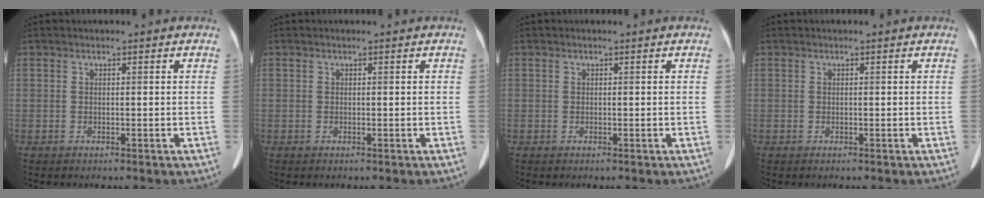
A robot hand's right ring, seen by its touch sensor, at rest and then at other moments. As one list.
[{"total": 0.0}, {"total": 0.0}, {"total": 0.0}]